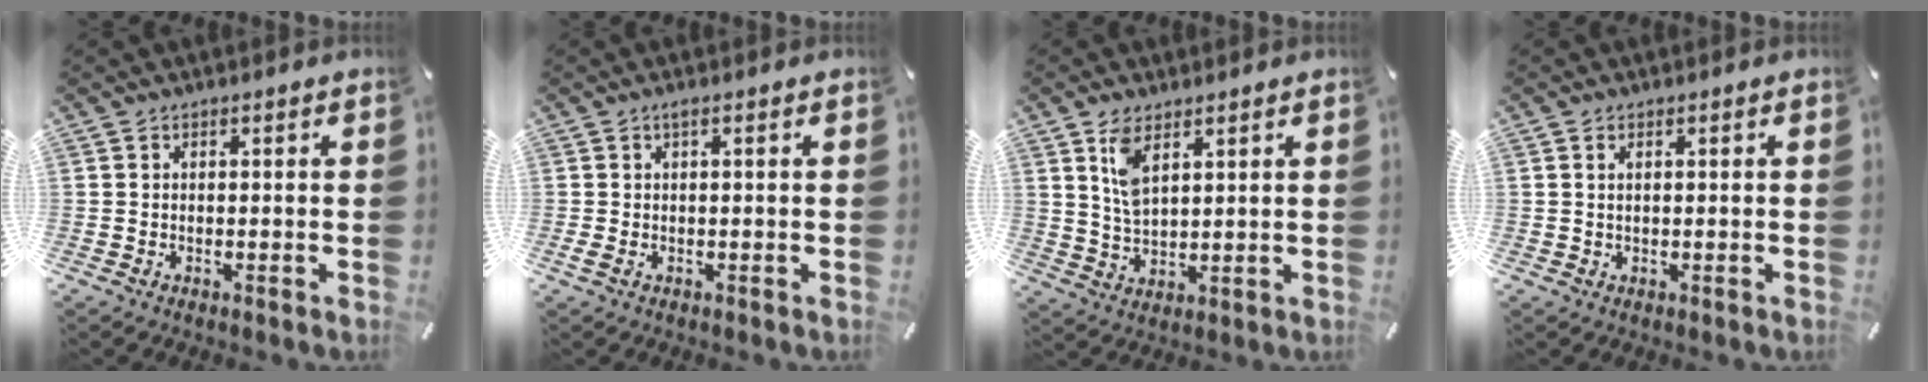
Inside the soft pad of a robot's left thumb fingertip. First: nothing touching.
{"total": 2.1, "force": [0.1, 0.4, 2.0], "torque": [-0.036, 0.001, 0.000]}
{"total": 6.7, "force": [3.8, 3.5, 4.4], "torque": [-0.095, -0.007, 0.067]}
{"total": 1.2, "force": [0.3, 0.6, 1.0], "torque": [-0.021, 0.002, 0.005]}